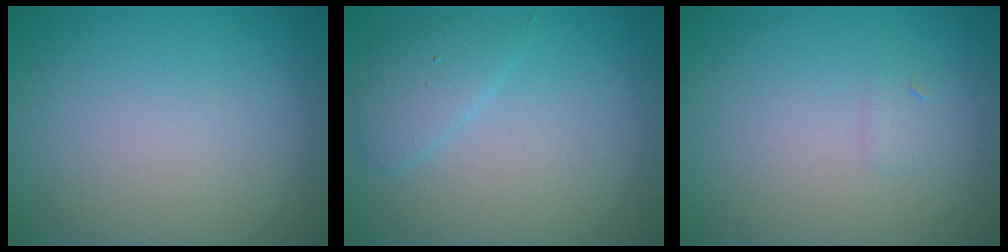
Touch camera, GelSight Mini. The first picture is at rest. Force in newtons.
{"total": 1.9, "press": 1.9, "slide": 0.2}
{"total": 0.7, "press": 0.7, "slide": 0.0}